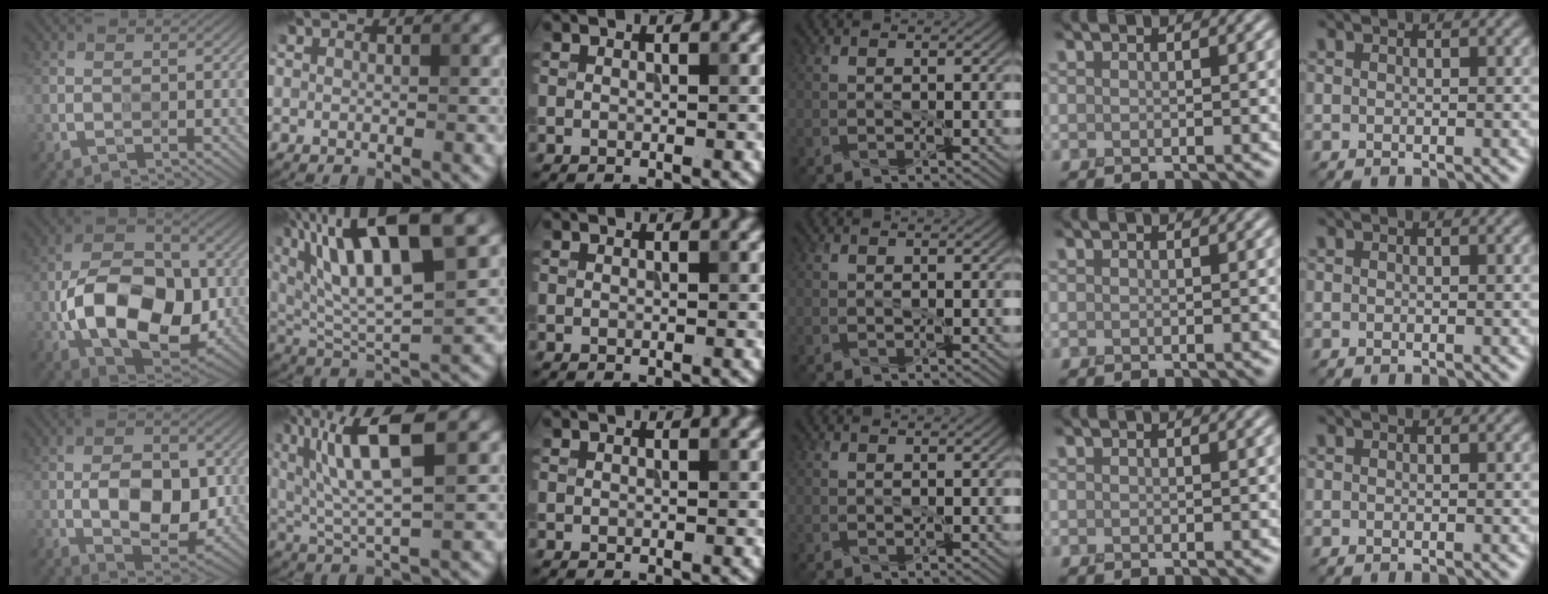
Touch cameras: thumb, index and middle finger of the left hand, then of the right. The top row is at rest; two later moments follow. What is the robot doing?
{"motion": "peel", "object": "sticker"}